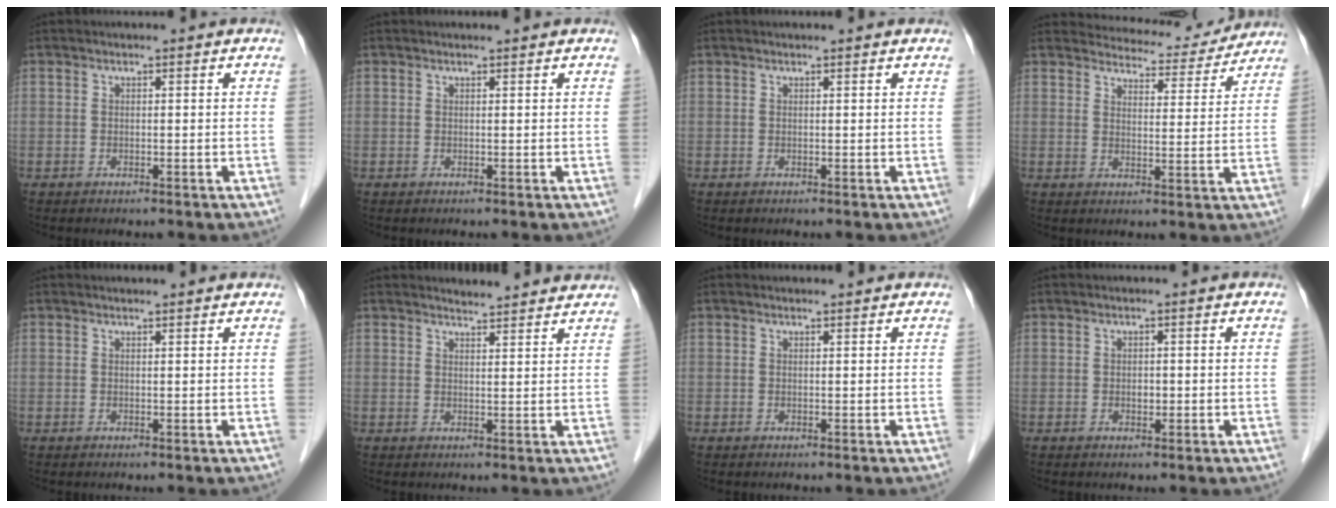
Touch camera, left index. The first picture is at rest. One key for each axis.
{"total": 0.8, "fx": 0.8, "fy": 0.1, "fz": 0.1, "tx": -0.009, "ty": 0.006, "tz": 0.013}
{"total": 1.1, "fx": 1.0, "fy": 0.1, "fz": 0.2, "tx": -0.010, "ty": 0.007, "tz": 0.012}
{"total": 11.1, "fx": 10.7, "fy": 2.7, "fz": 1.1, "tx": -0.002, "ty": -0.004, "tz": 0.124}
{"total": 2.6, "fx": 2.6, "fy": 0.1, "fz": 0.6, "tx": -0.011, "ty": 0.013, "tz": 0.028}
{"total": 6.0, "fx": 5.8, "fy": 0.7, "fz": 1.1, "tx": -0.019, "ty": 0.009, "tz": 0.062}
{"total": 1.2, "fx": 1.2, "fy": 0.1, "fz": 0.2, "tx": -0.008, "ty": 0.007, "tz": 0.018}
{"total": 0.8, "fx": -0.1, "fy": 0.6, "fz": 0.6, "tx": -0.010, "ty": 0.000, "tz": -0.001}